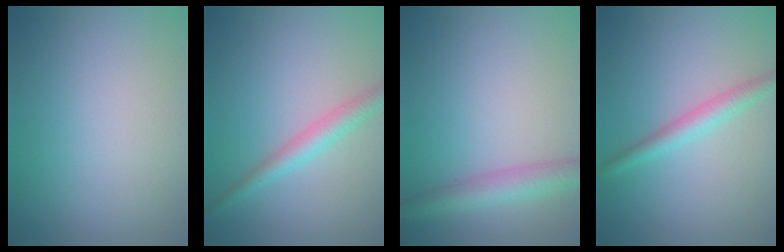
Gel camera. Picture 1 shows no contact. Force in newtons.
{"total": 2.6, "press": 2.5, "slide": 0.1}
{"total": 3.5, "press": 3.5, "slide": 0.1}
{"total": 2.3, "press": 2.3, "slide": 0.0}